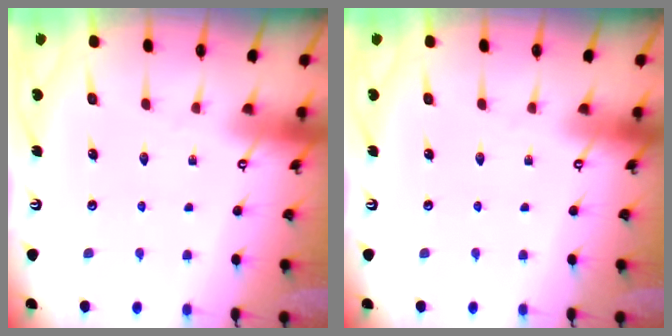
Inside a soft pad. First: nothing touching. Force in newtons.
{"total": 0.0}